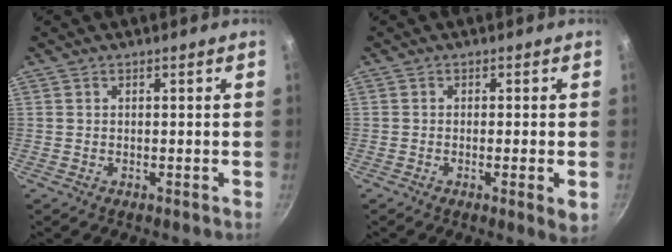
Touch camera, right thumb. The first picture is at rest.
{"total": 3.8, "force": [-0.9, 0.5, 3.6], "torque": [-0.056, -0.009, -0.014]}